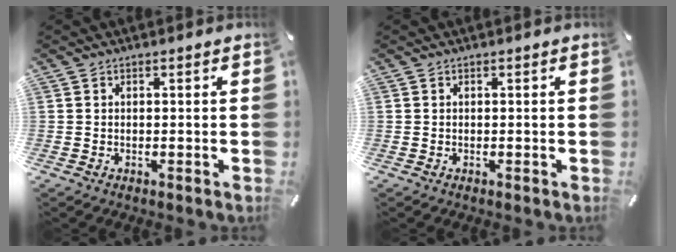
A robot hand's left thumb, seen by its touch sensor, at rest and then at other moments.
{"total": 0.0}